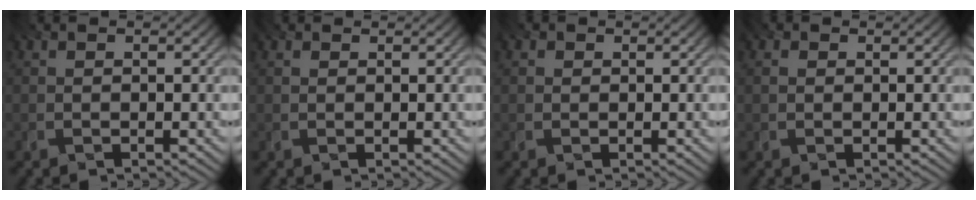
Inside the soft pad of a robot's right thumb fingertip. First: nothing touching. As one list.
[{"total": 1.5, "force": [1.1, 0.7, 0.7], "torque": [-0.018, 0.002, 0.015]}, {"total": 1.0, "force": [0.3, 0.9, 0.3], "torque": [-0.006, 0.001, 0.005]}, {"total": 1.2, "force": [0.4, 1.0, 0.6], "torque": [-0.015, 0.001, 0.006]}]